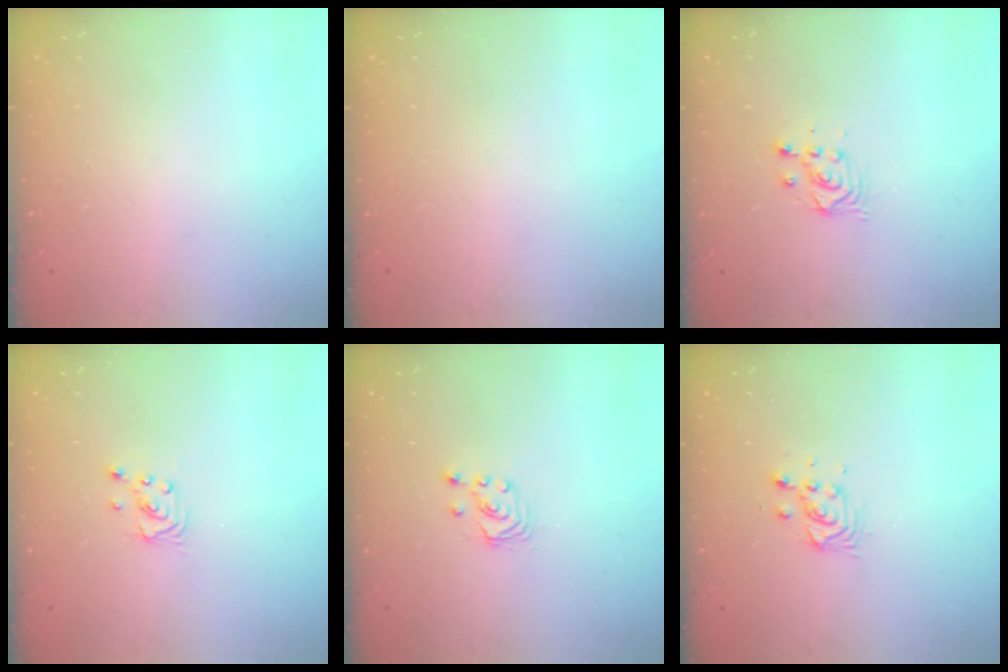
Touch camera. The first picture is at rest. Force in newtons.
{"total": 0.0}
{"total": 2.9, "press": 2.9, "slide": 0.1}
{"total": 1.6, "press": 1.6, "slide": 0.0}
{"total": 2.1, "press": 2.1, "slide": 0.3}
{"total": 3.9, "press": 3.8, "slide": 0.6}